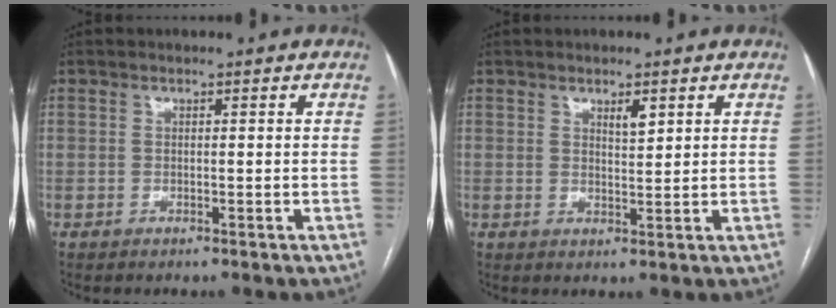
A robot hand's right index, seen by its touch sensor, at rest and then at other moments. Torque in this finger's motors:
{"motor_torque": [0.16, 0.03, 0.03, 0.04]}